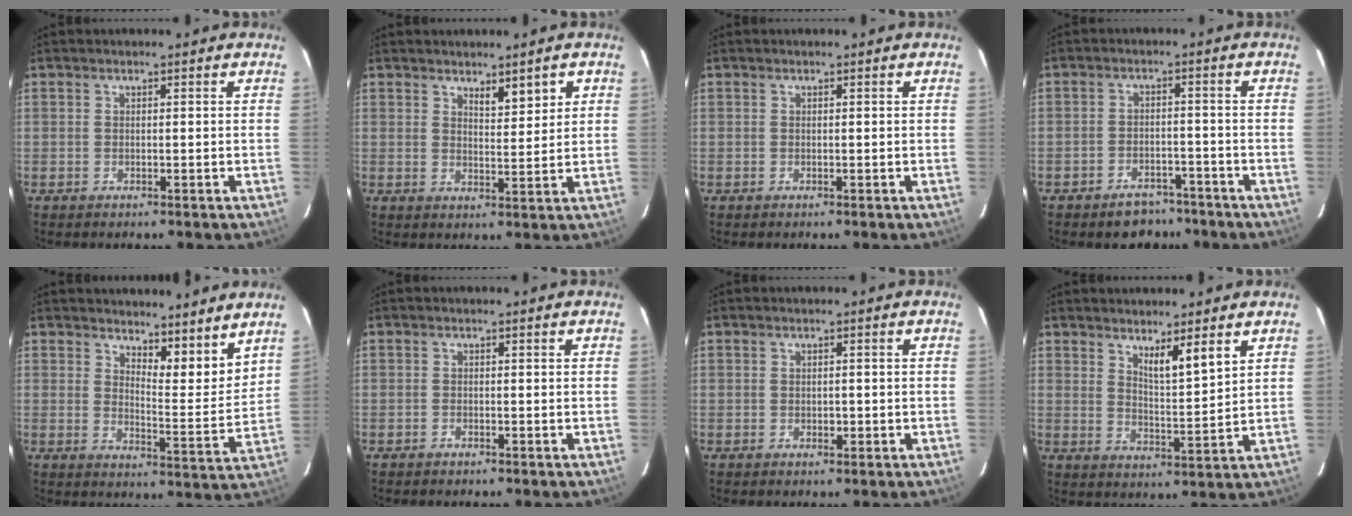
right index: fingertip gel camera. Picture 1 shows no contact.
{"total": 3.7, "force": [2.3, 1.0, 2.7], "torque": [-0.045, -0.005, 0.040]}
{"total": 0.0}
{"total": 5.3, "force": [-4.2, 2.8, 1.6], "torque": [-0.025, 0.006, -0.059]}
{"total": 8.2, "force": [6.9, 2.1, 3.8], "torque": [-0.051, -0.019, 0.103]}
{"total": 0.5, "force": [-0.5, 0.2, 0.0], "torque": [-0.007, -0.001, -0.009]}
{"total": 1.1, "force": [-0.3, 0.8, 0.7], "torque": [-0.011, 0.001, -0.001]}
{"total": 5.3, "force": [3.6, 0.2, 3.9], "torque": [-0.067, -0.018, 0.064]}